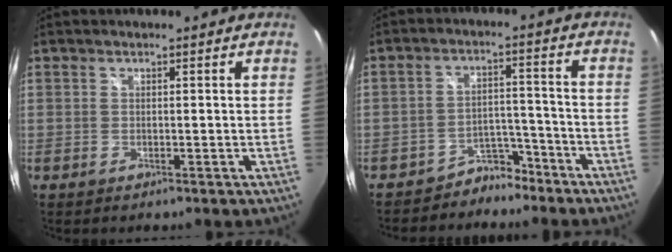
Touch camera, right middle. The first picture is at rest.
{"total": 6.3, "force": [-5.3, 3.2, 0.8], "torque": [-0.017, 0.026, -0.078]}